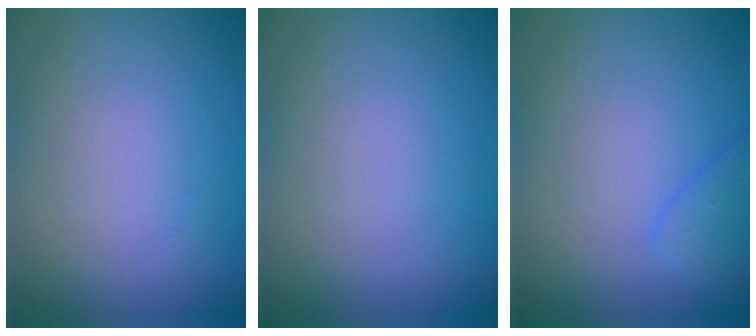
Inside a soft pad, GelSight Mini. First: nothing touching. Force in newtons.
{"total": 0.0}
{"total": 1.9, "press": 1.9, "slide": 0.1}